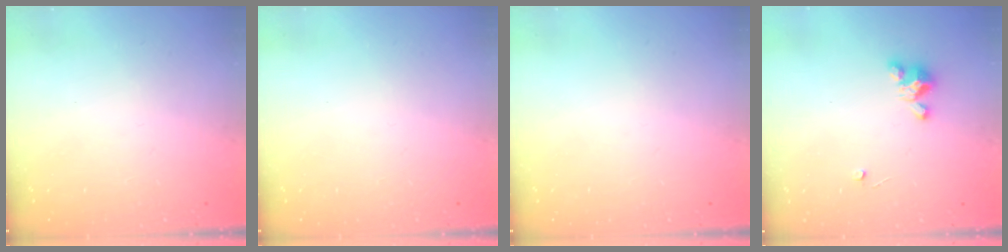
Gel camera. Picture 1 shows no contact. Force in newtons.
{"total": 0.0}
{"total": 0.0}
{"total": 3.5, "press": 3.5, "slide": 0.2}